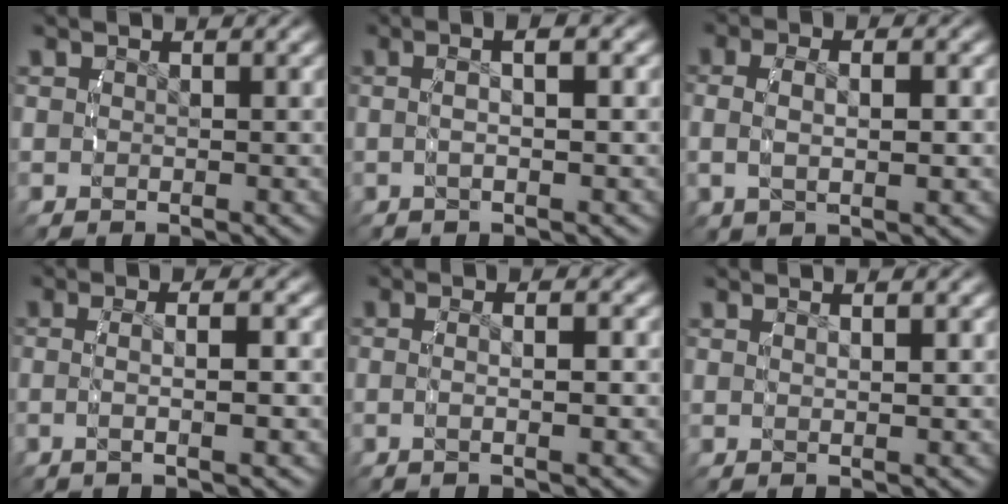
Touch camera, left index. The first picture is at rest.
{"total": 3.0, "force": [0.3, 0.0, 2.9], "torque": [-0.052, 0.014, 0.001]}
{"total": 3.9, "force": [0.4, 1.6, 3.5], "torque": [-0.067, 0.000, 0.010]}
{"total": 3.3, "force": [-0.6, 0.1, 3.3], "torque": [-0.065, 0.000, -0.009]}
{"total": 2.6, "force": [-0.6, -0.1, 2.6], "torque": [-0.051, -0.001, -0.009]}
{"total": 1.1, "force": [0.4, -0.6, 0.9], "torque": [-0.017, 0.000, 0.011]}